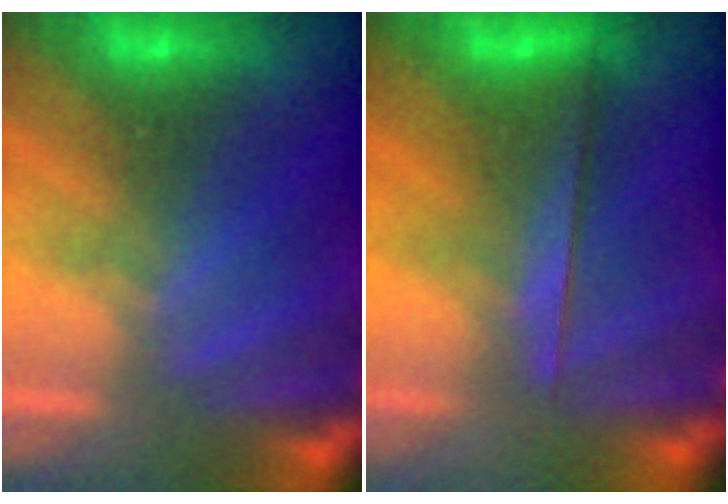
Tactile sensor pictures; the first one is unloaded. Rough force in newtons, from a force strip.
{"total": 2.3}